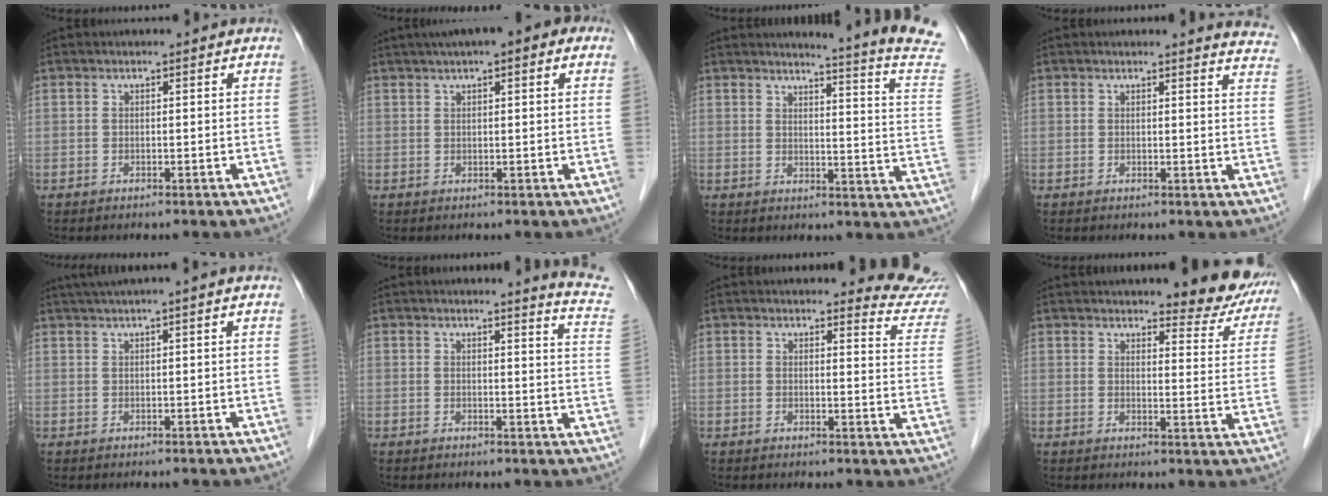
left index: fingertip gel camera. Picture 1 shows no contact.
{"total": 8.1, "force": [5.0, 1.7, 6.2], "torque": [-0.085, 0.040, 0.065]}
{"total": 13.6, "force": [12.4, -2.7, 4.9], "torque": [-0.070, -0.102, 0.120]}
{"total": 6.9, "force": [6.8, 0.2, 1.0], "torque": [0.007, -0.051, 0.038]}
{"total": 3.4, "force": [2.3, -0.8, 2.3], "torque": [-0.044, 0.017, 0.046]}
{"total": 7.4, "force": [7.1, -0.9, 1.8], "torque": [-0.022, -0.068, 0.053]}
{"total": 8.5, "force": [8.4, 0.4, 0.4], "torque": [0.016, -0.066, 0.062]}
{"total": 11.0, "force": [10.0, 2.2, 4.0], "torque": [-0.022, -0.026, 0.099]}